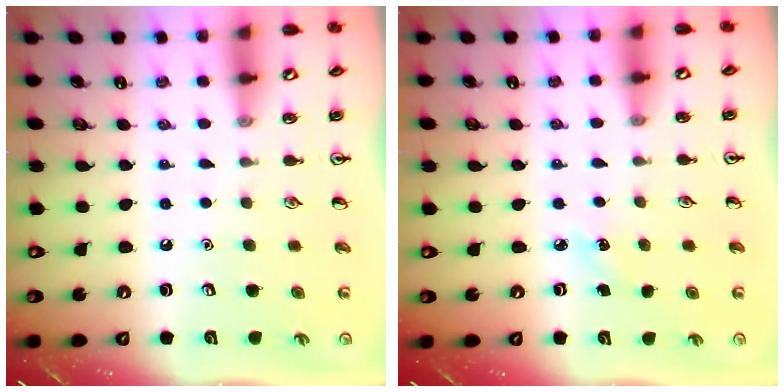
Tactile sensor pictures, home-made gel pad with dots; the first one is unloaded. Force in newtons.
{"total": 2.8, "press": 2.6, "slide": 1.0}